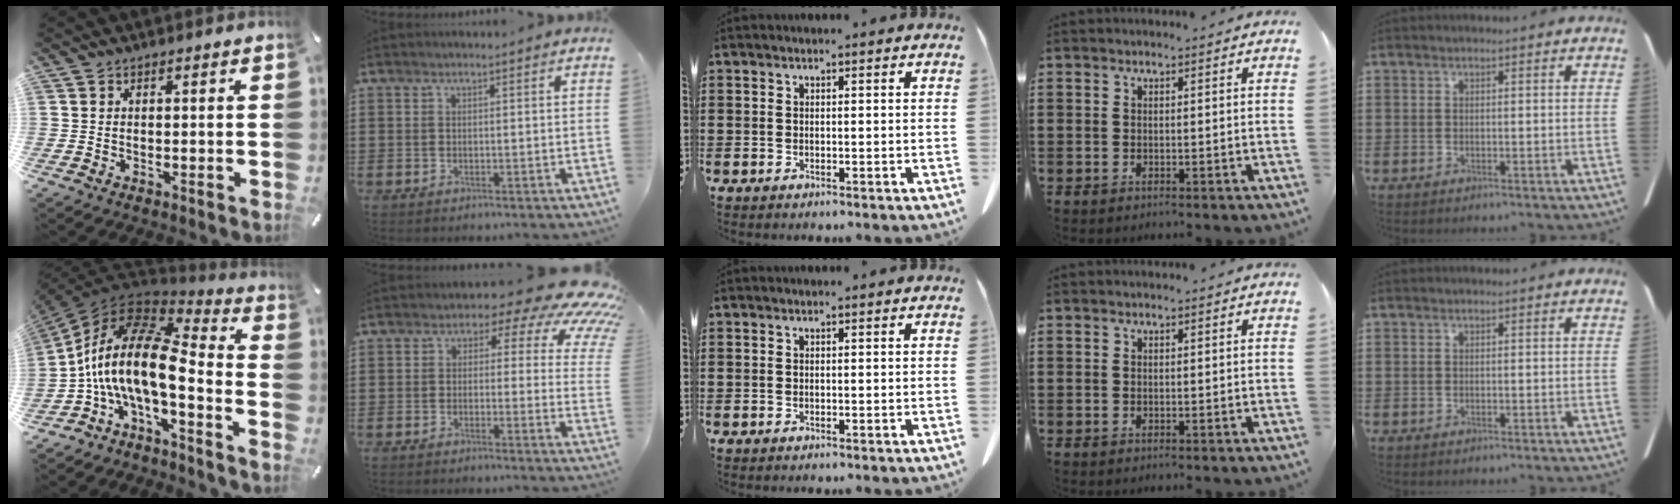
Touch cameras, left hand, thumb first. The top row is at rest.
{"thumb": {"total": 18.6, "force": [-2.0, 7.5, 16.8], "torque": [-0.365, -0.020, -0.043]}, "index": {"total": 7.0, "force": [4.3, 3.3, 4.5], "torque": [-0.068, -0.030, 0.064]}}